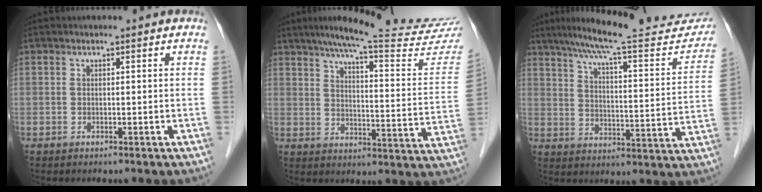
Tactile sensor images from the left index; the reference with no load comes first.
{"total": 24.2, "force": [21.8, 0.1, 10.5], "torque": [-0.148, -0.071, 0.273]}
{"total": 23.8, "force": [21.4, 2.5, 10.2], "torque": [-0.151, -0.033, 0.281]}